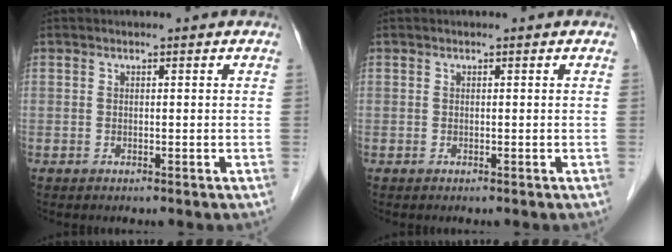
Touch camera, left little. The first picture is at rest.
{"total": 0.0}